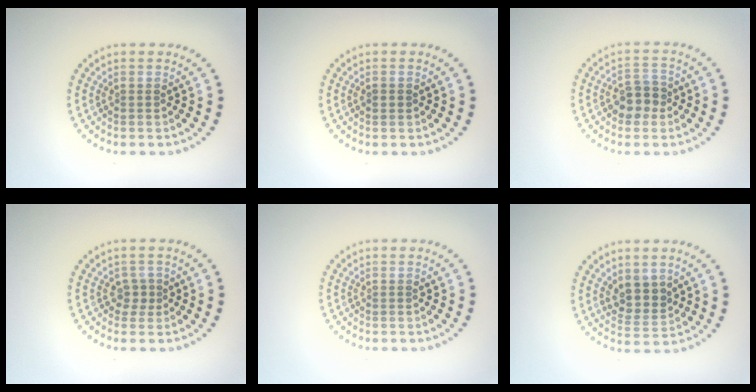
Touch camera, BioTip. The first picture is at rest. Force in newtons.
{"total": 0.9, "press": 0.9, "slide": 0.2}
{"total": 2.7, "press": 2.5, "slide": 0.9}
{"total": 1.2, "press": 1.1, "slide": 0.5}
{"total": 0.0}
{"total": 2.9, "press": 2.6, "slide": 1.4}